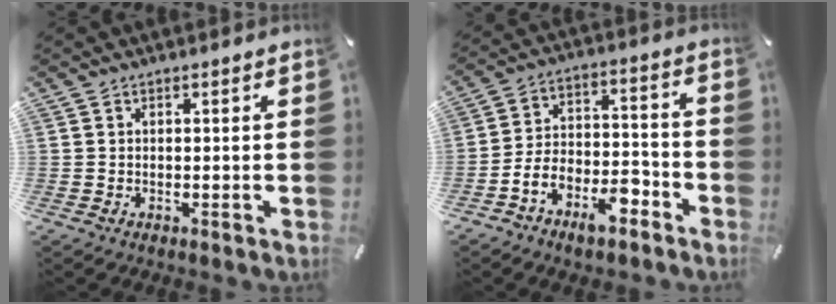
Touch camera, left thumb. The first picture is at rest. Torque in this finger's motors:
{"motor_torque": [1.14, 2.82, 0.93, 0.92, 0.11]}